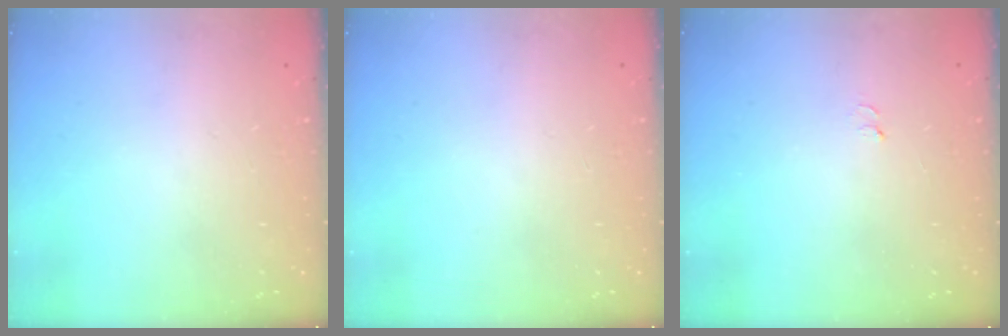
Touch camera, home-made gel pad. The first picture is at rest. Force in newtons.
{"total": 0.0}
{"total": 3.7, "press": 3.6, "slide": 0.4}